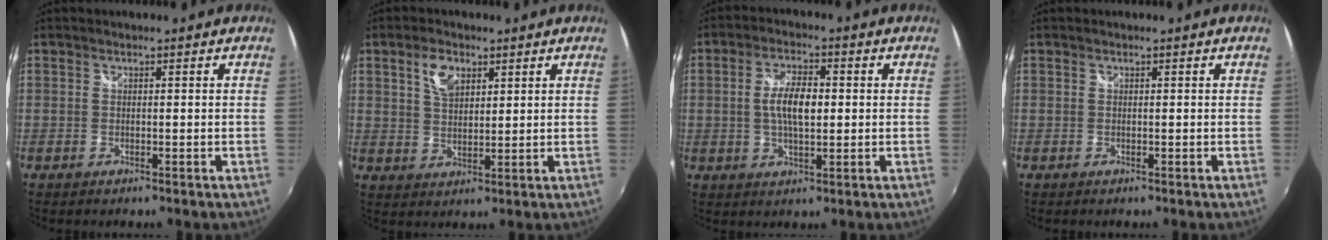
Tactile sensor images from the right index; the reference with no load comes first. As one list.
[{"total": 5.5, "force": [2.7, 3.2, 3.6], "torque": [-0.063, 0.010, 0.051]}, {"total": 7.1, "force": [0.2, 3.0, 6.4], "torque": [-0.121, 0.007, 0.005]}, {"total": 0.0}]